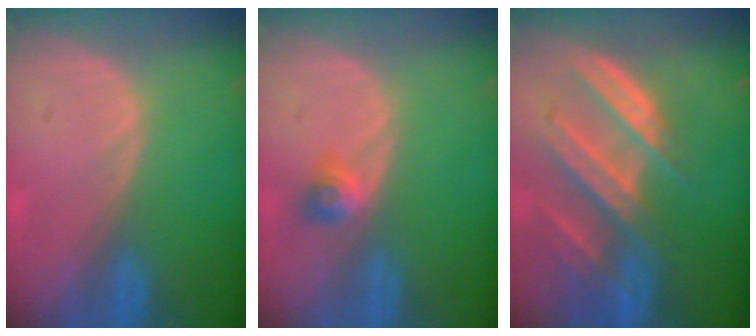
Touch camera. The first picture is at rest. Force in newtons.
{"total": 2.5, "press": 2.2, "slide": 1.3}
{"total": 9.3, "press": 8.3, "slide": 4.4}